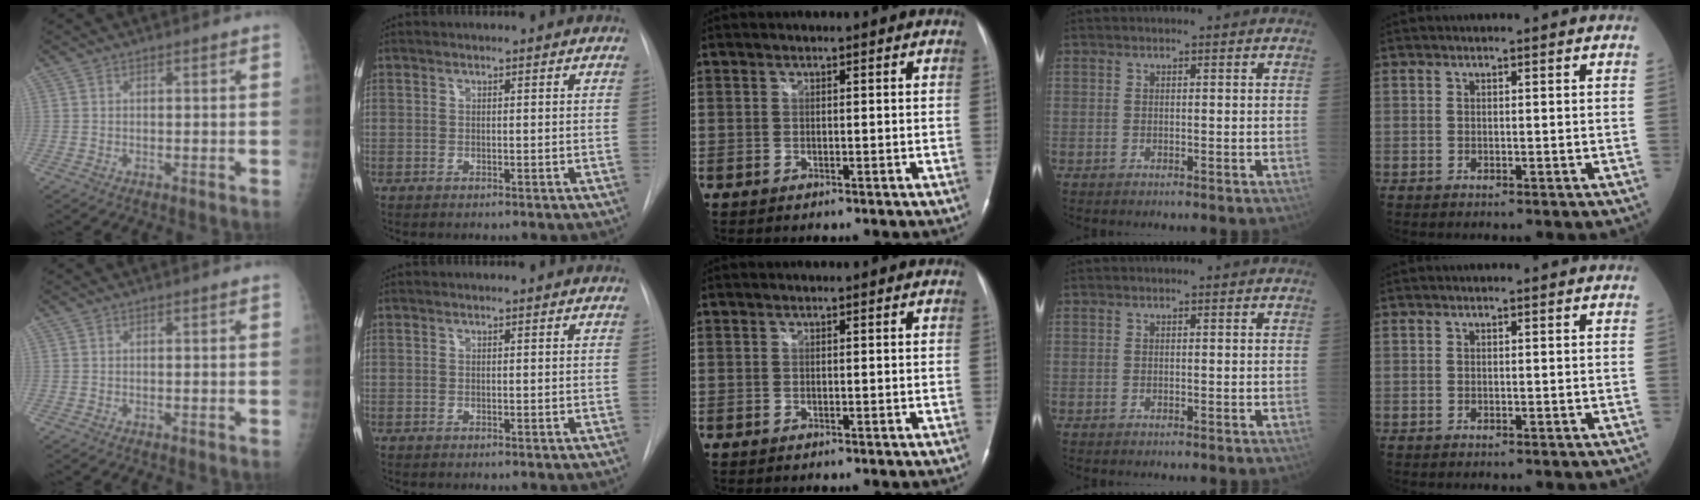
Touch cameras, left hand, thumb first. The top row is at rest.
{}